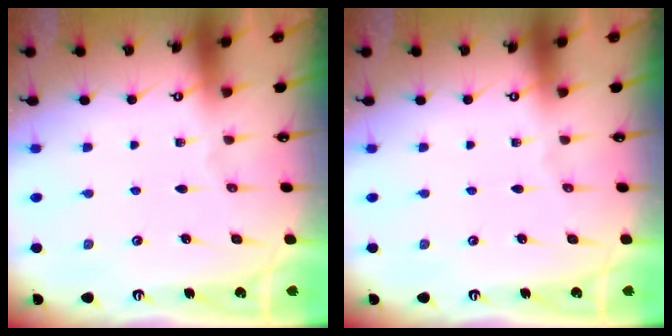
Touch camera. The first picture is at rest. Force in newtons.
{"total": 0.0}